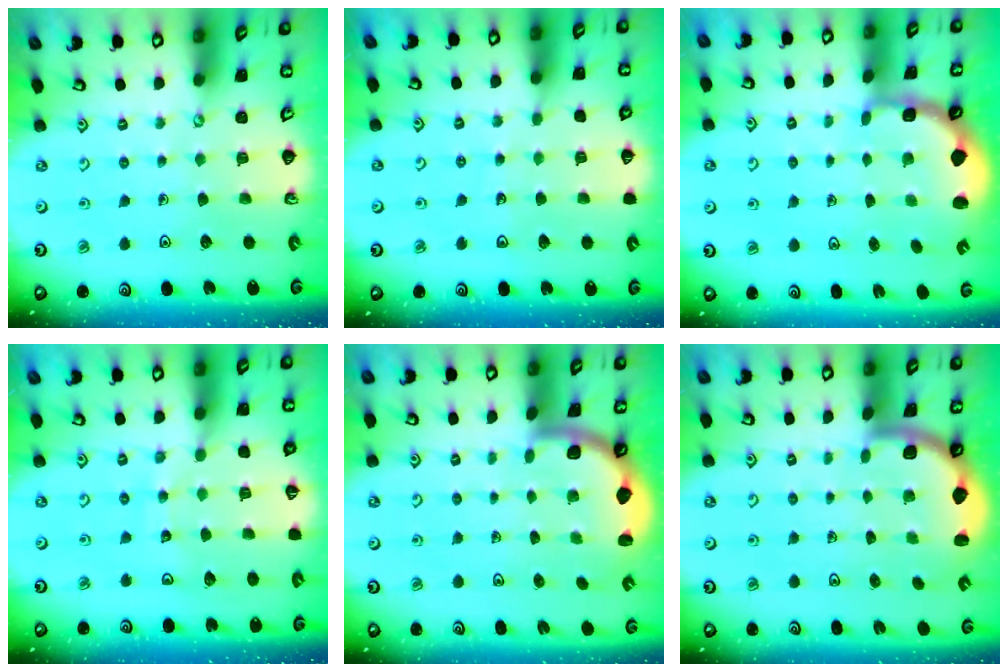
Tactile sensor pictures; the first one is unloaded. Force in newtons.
{"total": 3.0, "press": 3.0, "slide": 0.3}
{"total": 2.2, "press": 1.9, "slide": 1.1}
{"total": 9.9, "press": 9.8, "slide": 1.2}
{"total": 1.7, "press": 1.7, "slide": 0.1}
{"total": 1.6, "press": 1.6, "slide": 0.1}